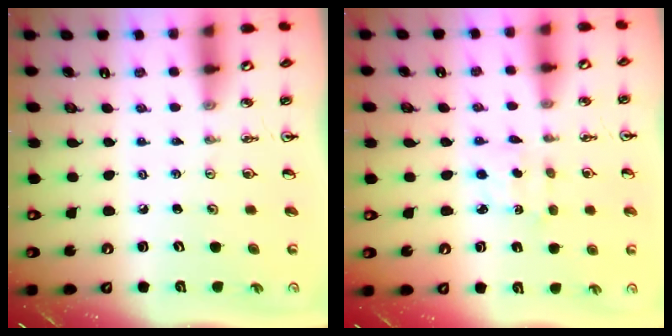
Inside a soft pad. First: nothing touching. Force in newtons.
{"total": 2.2, "press": 2.1, "slide": 0.7}